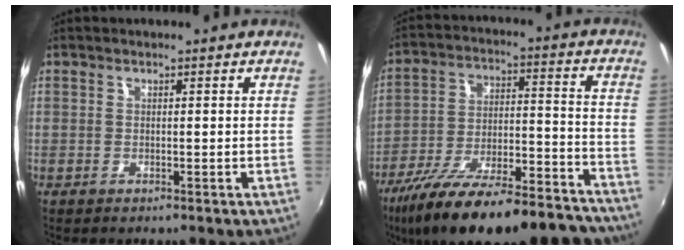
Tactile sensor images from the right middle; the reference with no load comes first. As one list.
[{"total": 28.3, "force": [-22.9, 8.1, 14.6], "torque": [-0.249, -0.029, -0.327]}]